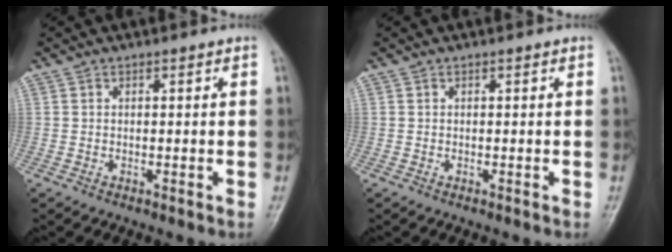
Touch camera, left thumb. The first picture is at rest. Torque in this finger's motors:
{"motor_torque": [0.00, 0.01, -0.08, -0.06, 0.00]}